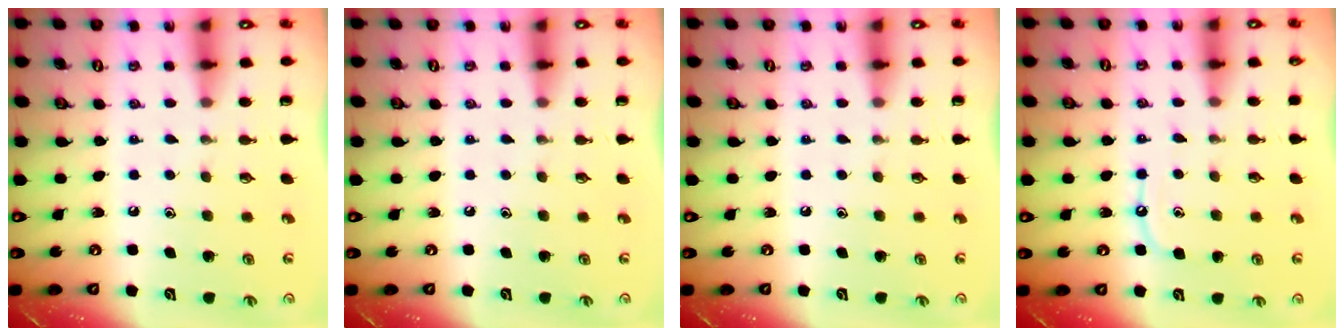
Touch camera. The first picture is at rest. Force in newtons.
{"total": 0.0}
{"total": 0.0}
{"total": 6.8, "press": 6.8, "slide": 0.7}